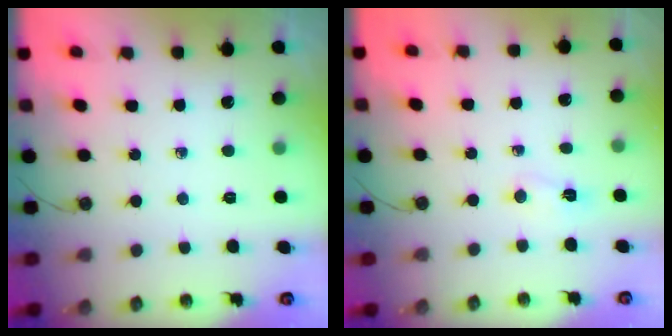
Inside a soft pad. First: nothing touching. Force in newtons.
{"total": 2.5, "press": 2.4, "slide": 0.6}